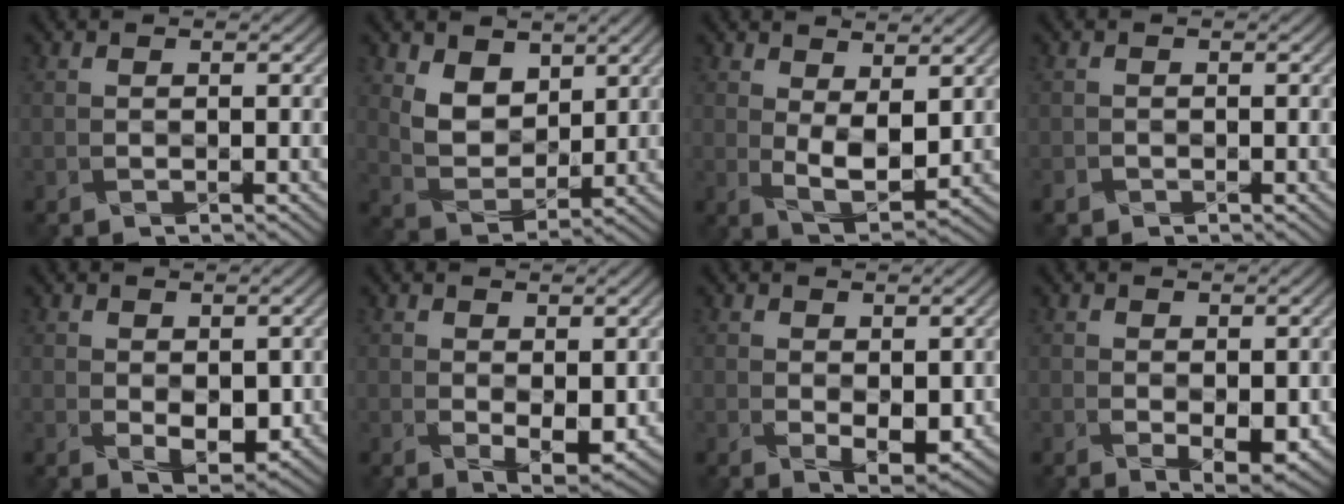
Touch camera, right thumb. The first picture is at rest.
{"total": 5.2, "force": [3.5, 3.2, 2.1], "torque": [-0.057, -0.018, 0.071]}
{"total": 4.9, "force": [1.6, 2.3, 4.0], "torque": [-0.086, -0.012, 0.037]}
{"total": 0.8, "force": [-0.7, 0.2, -0.2], "torque": [0.000, -0.010, -0.010]}
{"total": 2.5, "force": [0.4, 1.6, 1.9], "torque": [-0.041, -0.015, 0.020]}
{"total": 2.3, "force": [0.7, 1.0, 2.0], "torque": [-0.042, -0.015, 0.025]}
{"total": 2.3, "force": [0.5, 1.2, 1.9], "torque": [-0.041, -0.014, 0.021]}
{"total": 2.1, "force": [0.0, 0.9, 1.9], "torque": [-0.040, -0.013, 0.014]}